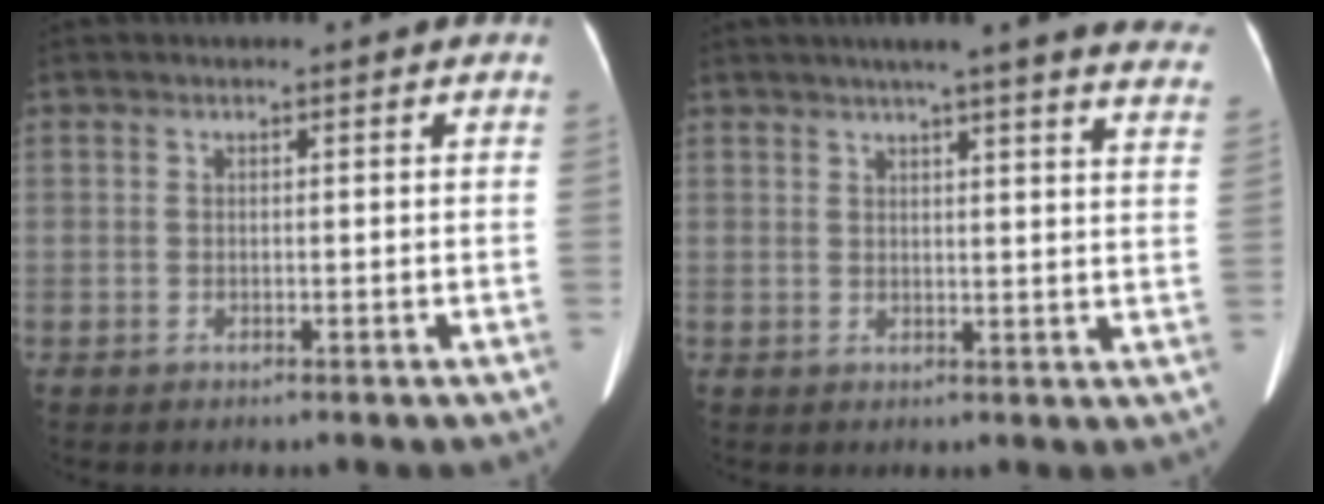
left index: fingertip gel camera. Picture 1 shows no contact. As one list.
[{"total": 20.9, "force": [18.3, 1.1, 10.0], "torque": [-0.130, -0.030, 0.201]}]